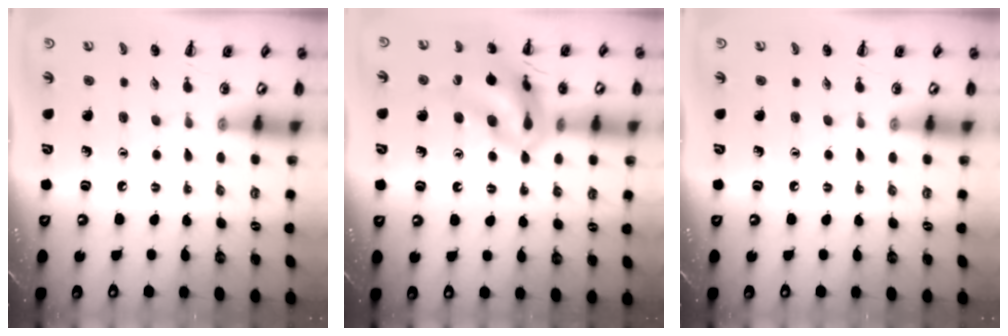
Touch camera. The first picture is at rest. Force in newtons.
{"total": 16.9, "press": 16.6, "slide": 3.3}
{"total": 0.0}